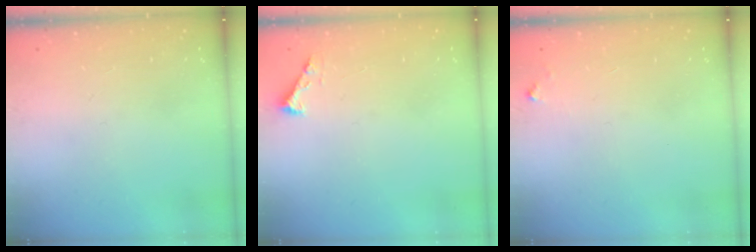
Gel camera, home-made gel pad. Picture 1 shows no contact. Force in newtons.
{"total": 2.3, "press": 2.3, "slide": 0.3}
{"total": 3.1, "press": 3.1, "slide": 0.1}